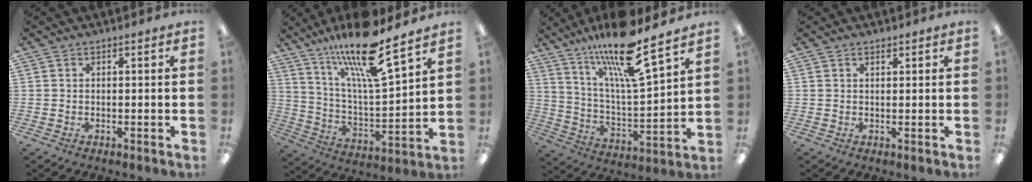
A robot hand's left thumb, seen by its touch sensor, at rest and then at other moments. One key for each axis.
{"total": 18.6, "fx": 14.6, "fy": 3.2, "fz": 11.1, "tx": -0.204, "ty": -0.091, "tz": 0.243}
{"total": 18.5, "fx": 14.7, "fy": 2.6, "fz": 10.9, "tx": -0.211, "ty": -0.089, "tz": 0.246}
{"total": 0.8, "fx": 0.7, "fy": 0.3, "fz": 0.3, "tx": -0.006, "ty": 0.000, "tz": 0.014}